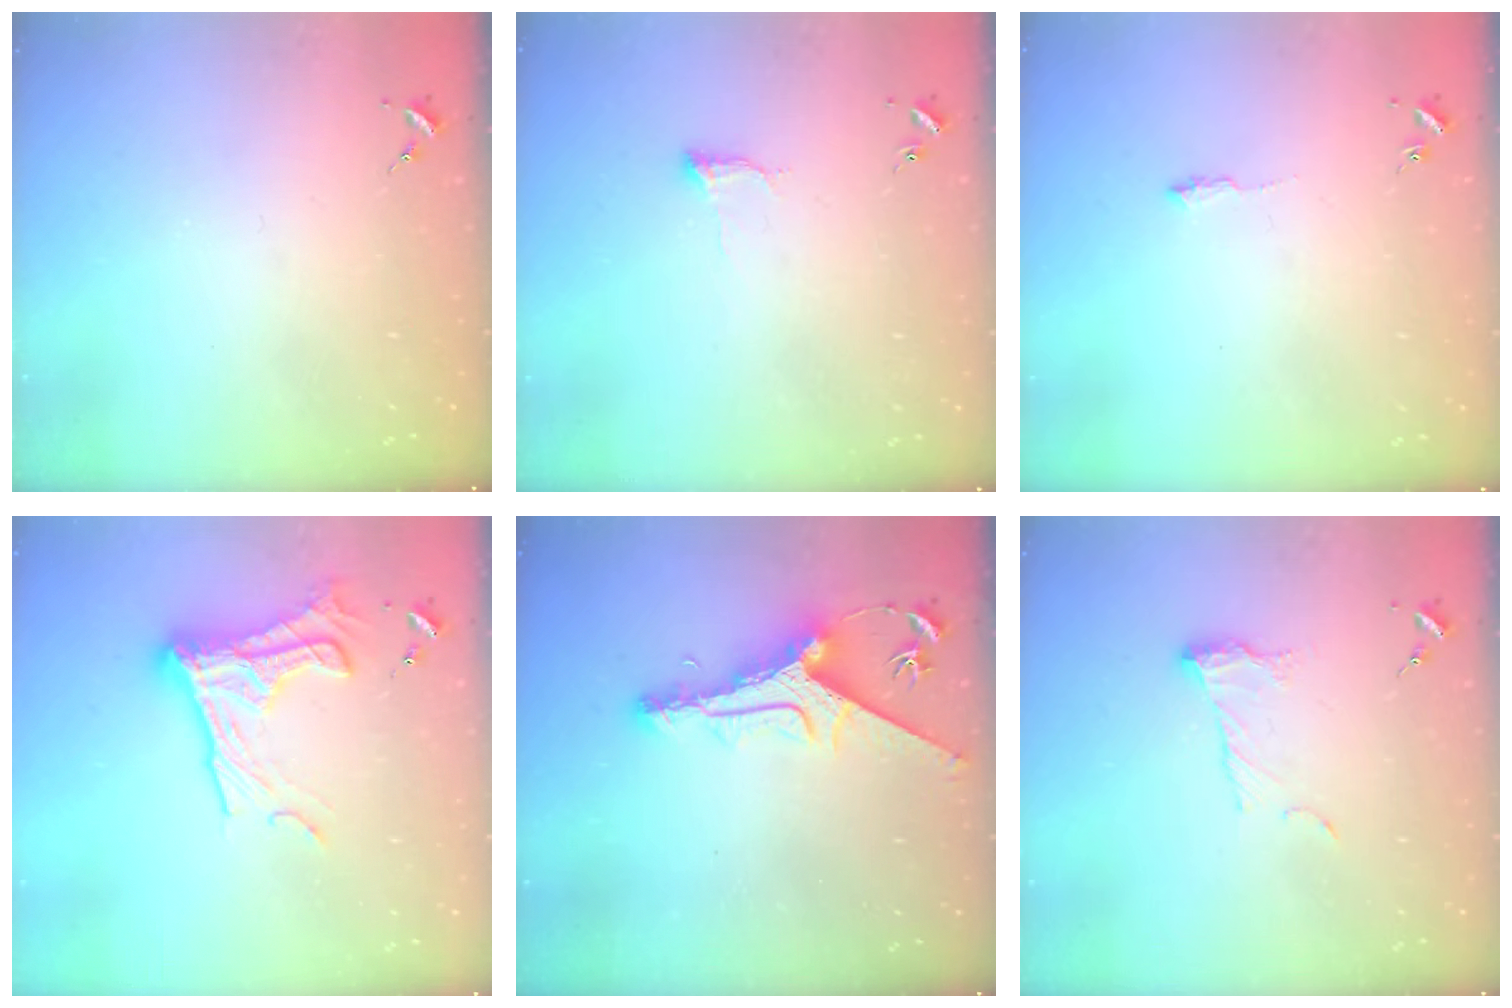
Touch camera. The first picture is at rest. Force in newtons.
{"total": 5.6, "press": 5.6, "slide": 0.2}
{"total": 4.6, "press": 4.5, "slide": 0.5}
{"total": 20.0, "press": 20.0, "slide": 1.1}
{"total": 12.4, "press": 12.4, "slide": 0.9}
{"total": 8.9, "press": 8.9, "slide": 0.6}